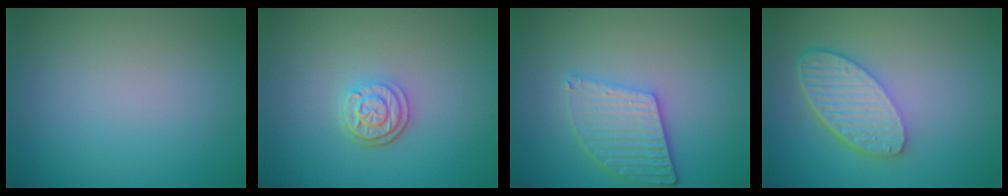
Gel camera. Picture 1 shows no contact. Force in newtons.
{"total": 3.0, "press": 2.5, "slide": 1.6}
{"total": 4.1, "press": 3.6, "slide": 2.0}
{"total": 5.9, "press": 4.6, "slide": 3.8}